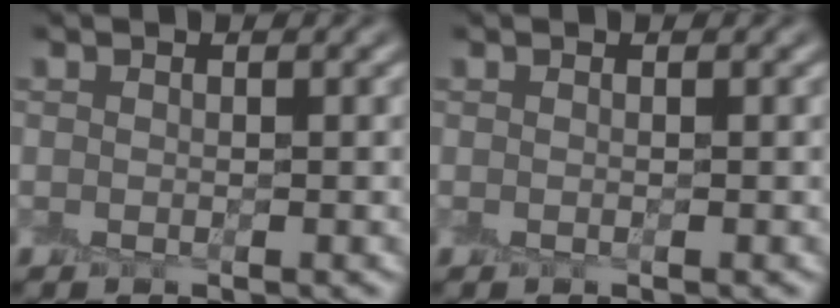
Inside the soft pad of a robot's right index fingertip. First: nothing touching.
{"total": 0.0}